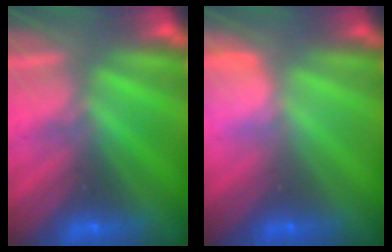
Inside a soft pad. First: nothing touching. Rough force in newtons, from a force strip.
{"total": 2.7}